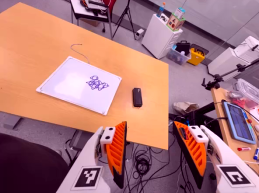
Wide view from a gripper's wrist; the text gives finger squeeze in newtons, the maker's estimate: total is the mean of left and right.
{"total": 0.0}